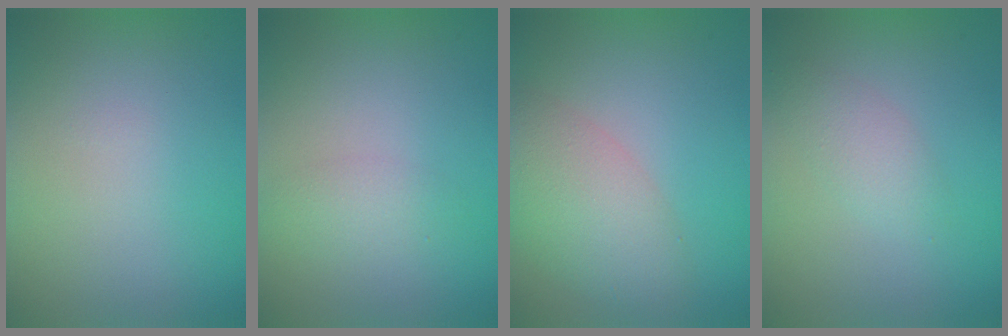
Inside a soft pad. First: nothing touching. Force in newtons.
{"total": 1.6, "press": 1.5, "slide": 0.2}
{"total": 4.9, "press": 4.9, "slide": 0.2}
{"total": 1.9, "press": 1.9, "slide": 0.2}